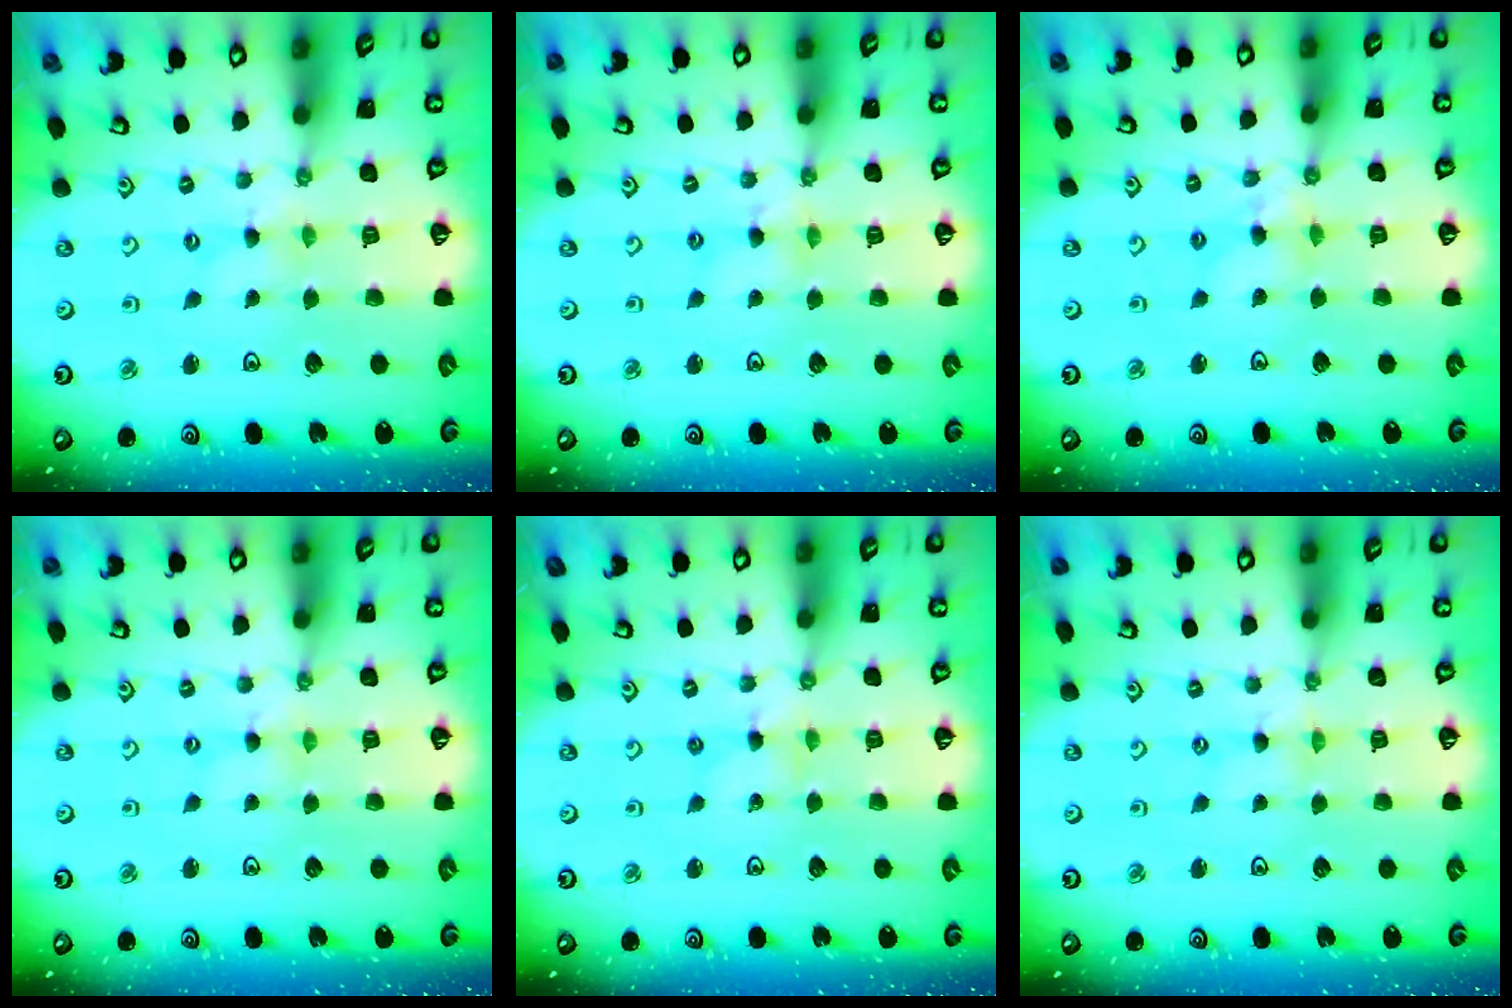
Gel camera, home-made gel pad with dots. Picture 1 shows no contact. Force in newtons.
{"total": 2.9, "press": 2.9, "slide": 0.3}
{"total": 4.9, "press": 4.8, "slide": 0.5}
{"total": 0.0}
{"total": 1.8, "press": 1.8, "slide": 0.2}
{"total": 0.0}